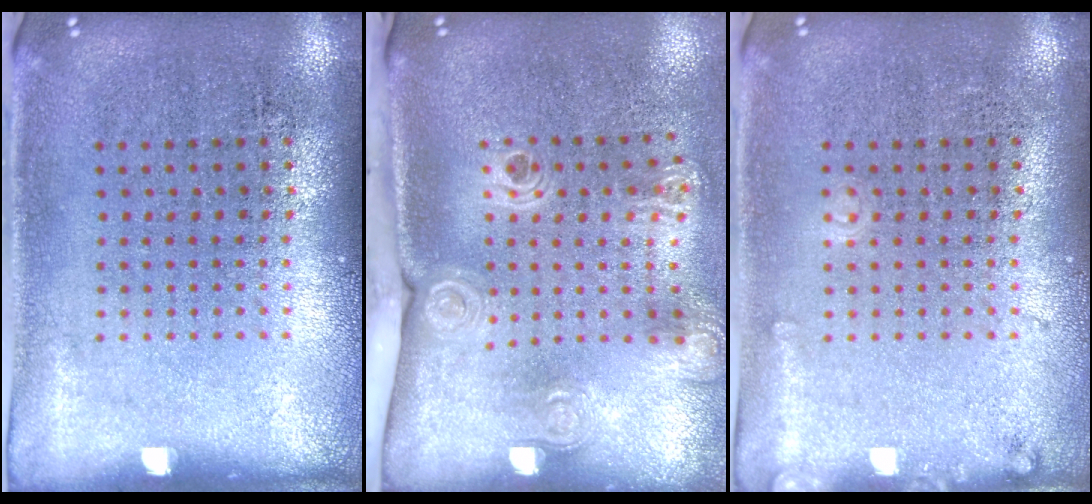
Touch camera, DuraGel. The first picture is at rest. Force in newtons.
{"total": 2.3, "press": 1.6, "slide": 1.5}
{"total": 1.0, "press": 1.0, "slide": 0.1}